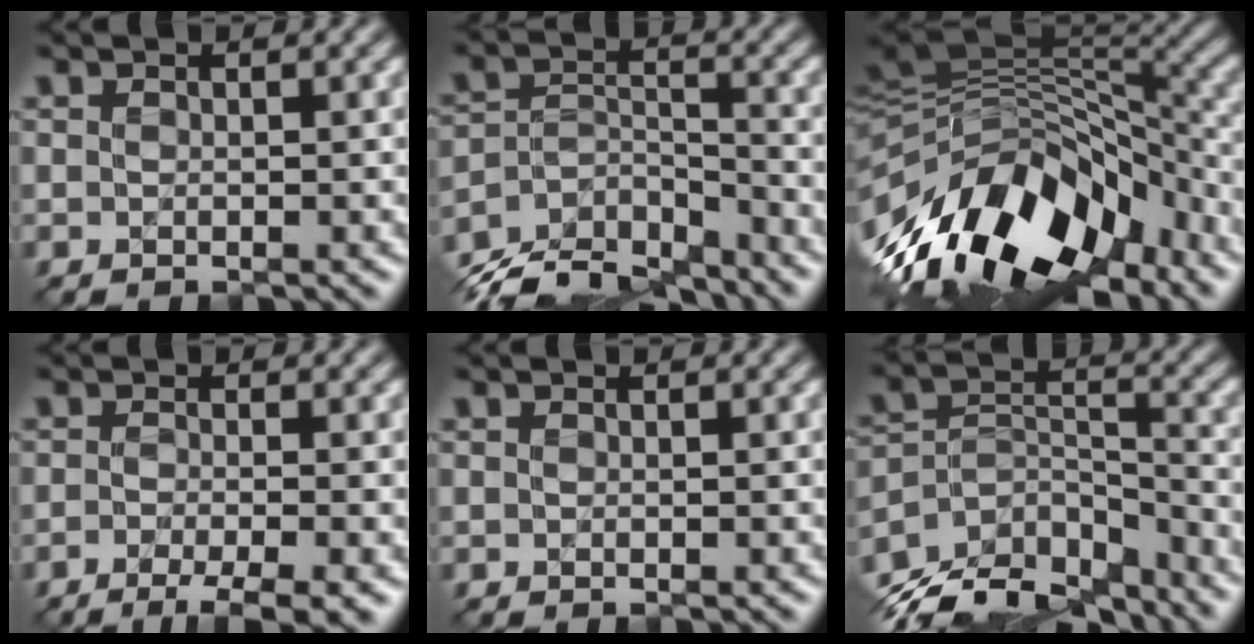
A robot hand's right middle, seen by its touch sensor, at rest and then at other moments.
{"total": 8.3, "force": [-7.5, 2.8, 2.1], "torque": [-0.067, -0.002, -0.124]}
{"total": 12.7, "force": [-6.0, 7.0, 8.8], "torque": [-0.180, 0.023, -0.100]}
{"total": 4.3, "force": [-3.0, 0.5, 3.0], "torque": [-0.055, -0.002, -0.049]}
{"total": 0.0}
{"total": 10.2, "force": [-8.6, 4.5, 3.1], "torque": [-0.082, 0.015, -0.134]}